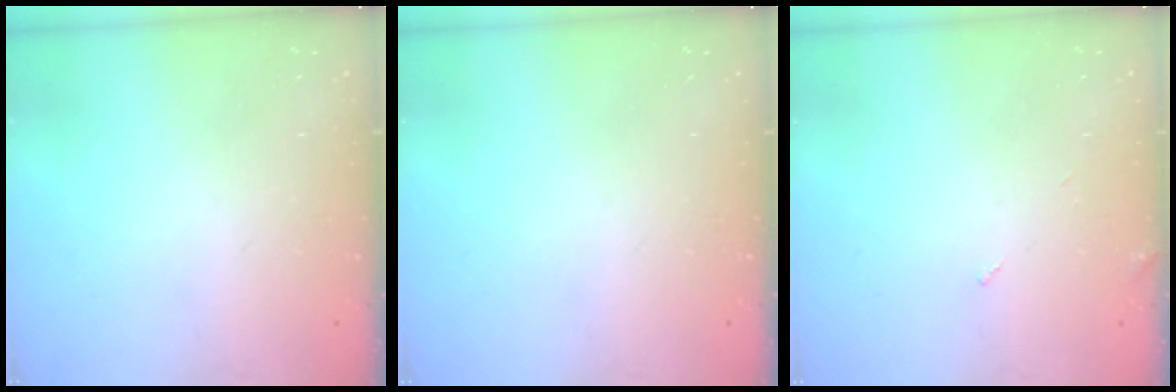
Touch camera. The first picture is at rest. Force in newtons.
{"total": 0.0}
{"total": 2.2, "press": 2.2, "slide": 0.3}